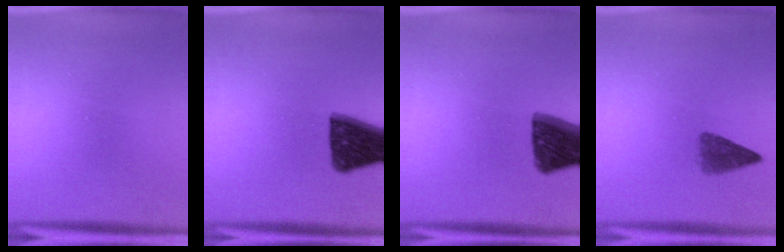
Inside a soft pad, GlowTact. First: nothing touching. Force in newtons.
{"total": 13.6}
{"total": 12.8}
{"total": 2.7}